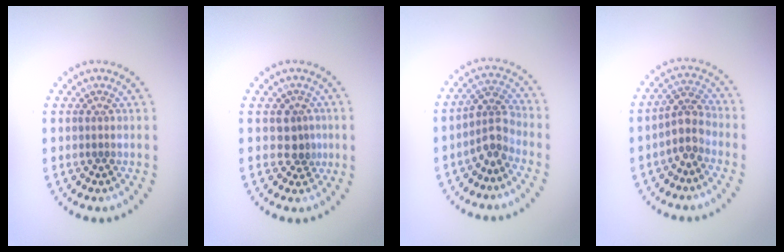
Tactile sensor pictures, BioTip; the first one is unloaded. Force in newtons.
{"total": 1.9, "press": 1.5, "slide": 1.1}
{"total": 2.7, "press": 2.0, "slide": 1.8}
{"total": 3.0, "press": 2.4, "slide": 1.8}